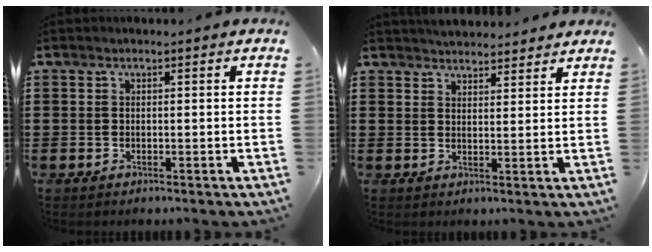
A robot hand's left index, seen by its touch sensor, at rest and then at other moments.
{"total": 2.9, "force": [2.9, 0.2, -0.2], "torque": [-0.005, -0.006, 0.053]}